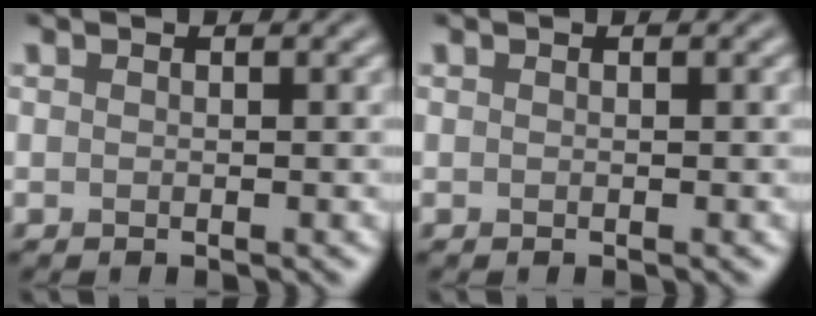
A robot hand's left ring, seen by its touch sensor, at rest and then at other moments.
{"total": 0.0}